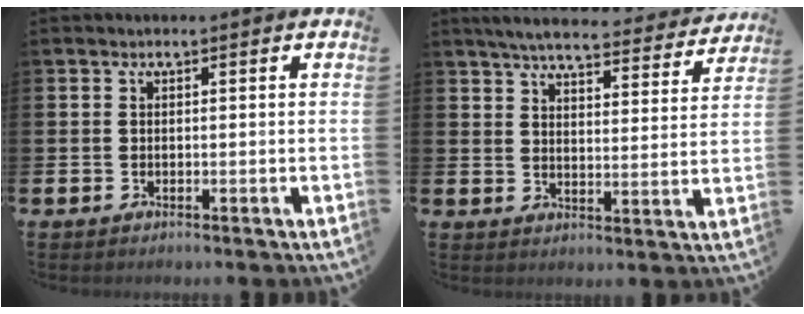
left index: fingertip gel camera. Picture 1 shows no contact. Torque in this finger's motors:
{"motor_torque": [0.99, -1.15, 0.11, 0.08]}